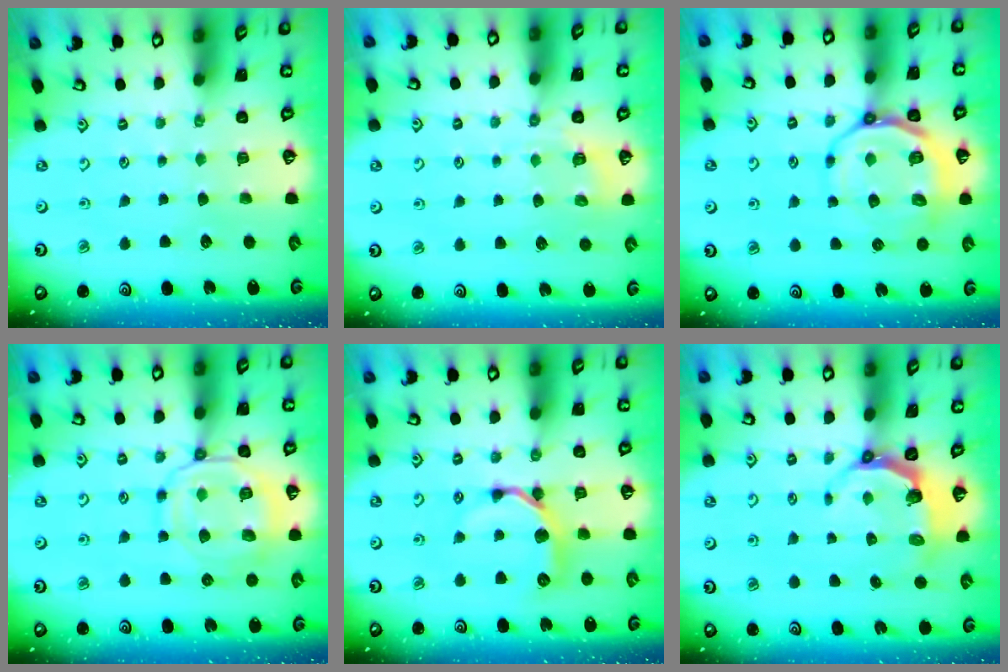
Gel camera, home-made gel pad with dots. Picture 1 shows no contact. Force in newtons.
{"total": 4.8, "press": 4.5, "slide": 1.6}
{"total": 13.5, "press": 13.3, "slide": 2.7}
{"total": 12.2, "press": 12.1, "slide": 1.3}
{"total": 9.9, "press": 9.9, "slide": 0.3}
{"total": 4.8, "press": 3.3, "slide": 3.4}